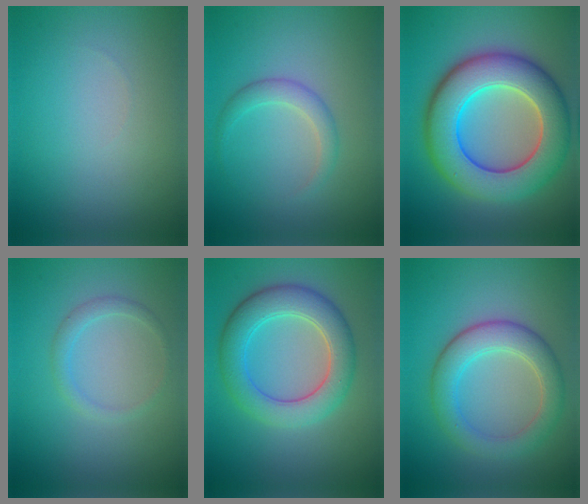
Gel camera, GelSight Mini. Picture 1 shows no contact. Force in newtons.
{"total": 2.0, "press": 2.0, "slide": 0.2}
{"total": 11.1, "press": 11.0, "slide": 0.7}
{"total": 1.4, "press": 1.4, "slide": 0.1}
{"total": 5.9, "press": 5.9, "slide": 0.4}
{"total": 4.8, "press": 4.8, "slide": 0.3}